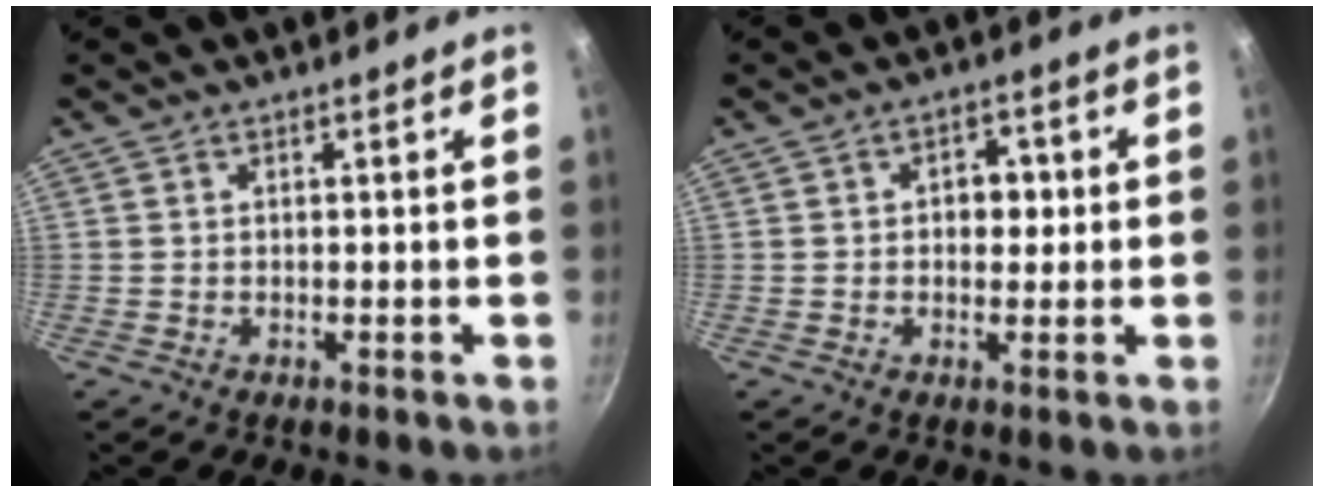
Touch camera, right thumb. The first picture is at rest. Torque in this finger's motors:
{"motor_torque": [-0.28, -0.31, -0.24, 0.08, 0.05]}